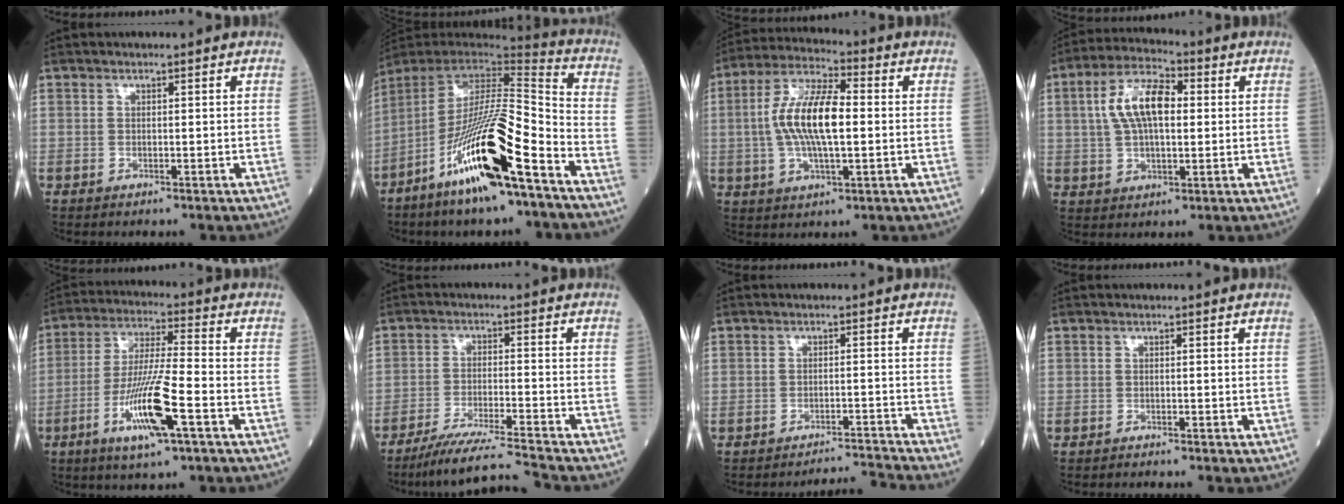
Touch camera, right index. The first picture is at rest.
{"total": 20.8, "force": [-11.0, 2.3, 17.5], "torque": [-0.320, -0.035, -0.202]}
{"total": 12.2, "force": [0.1, 3.6, 11.6], "torque": [-0.236, 0.014, -0.001]}
{"total": 10.1, "force": [1.7, 4.3, 8.9], "torque": [-0.181, 0.024, 0.028]}
{"total": 12.3, "force": [-5.0, 0.7, 11.2], "torque": [-0.219, -0.015, -0.092]}
{"total": 10.2, "force": [-9.2, -2.2, 4.0], "torque": [-0.061, -0.022, -0.162]}
{"total": 5.5, "force": [-4.6, -3.0, -0.8], "torque": [0.013, 0.000, -0.072]}
{"total": 1.4, "force": [-1.3, -0.3, 0.3], "torque": [-0.006, 0.000, -0.018]}